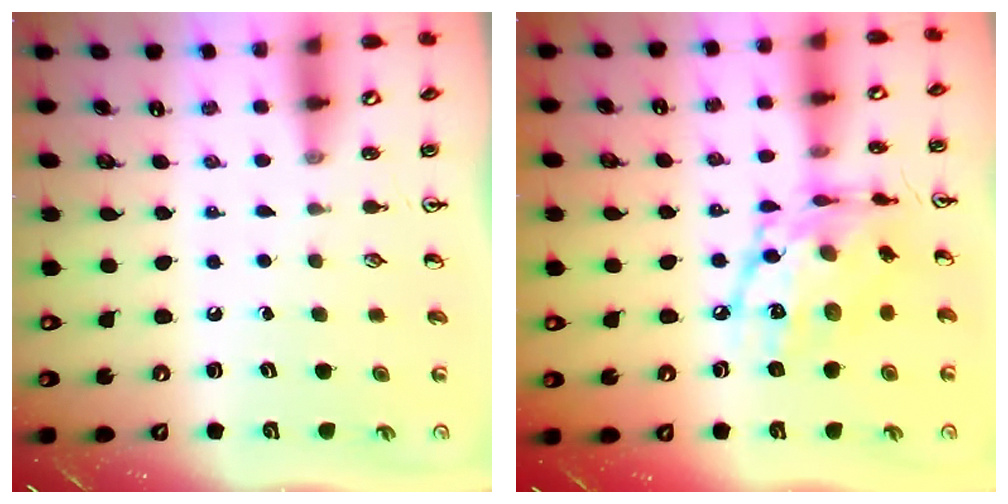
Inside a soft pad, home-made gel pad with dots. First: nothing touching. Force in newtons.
{"total": 16.4, "press": 16.4, "slide": 1.3}